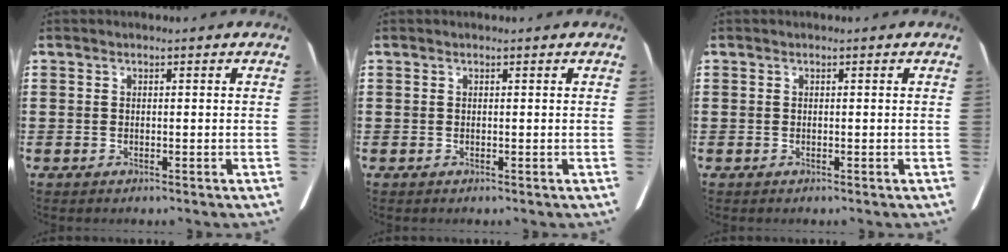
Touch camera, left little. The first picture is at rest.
{"total": 0.0}
{"total": 0.0}